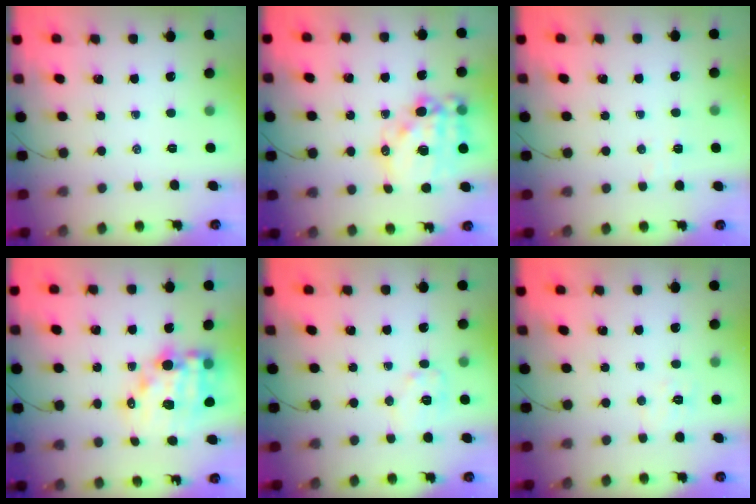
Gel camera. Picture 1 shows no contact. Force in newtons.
{"total": 17.5, "press": 17.1, "slide": 4.0}
{"total": 2.9, "press": 2.8, "slide": 0.6}
{"total": 14.5, "press": 14.0, "slide": 3.7}
{"total": 7.6, "press": 7.6, "slide": 0.3}
{"total": 5.2, "press": 5.1, "slide": 1.1}